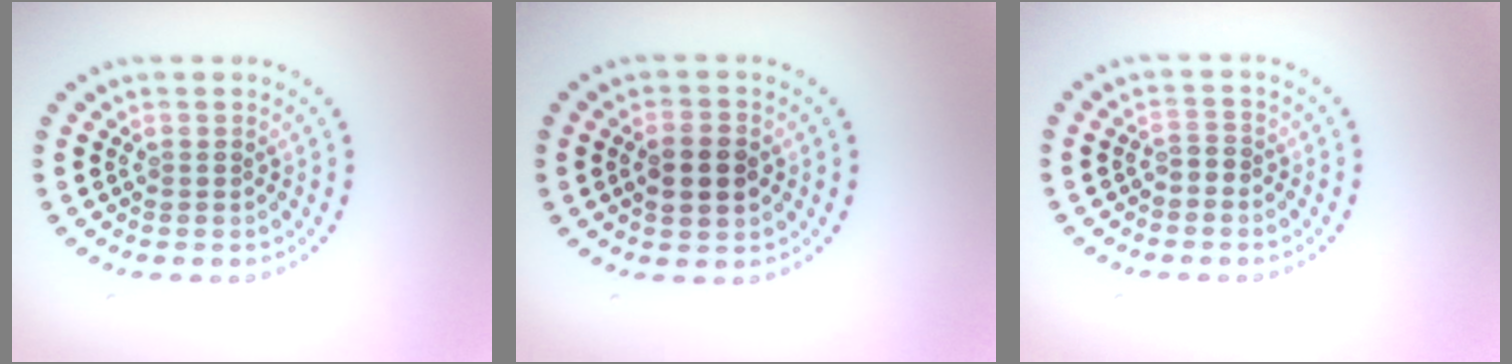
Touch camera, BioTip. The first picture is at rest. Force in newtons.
{"total": 3.1, "press": 3.1, "slide": 0.2}
{"total": 0.9, "press": 0.7, "slide": 0.6}